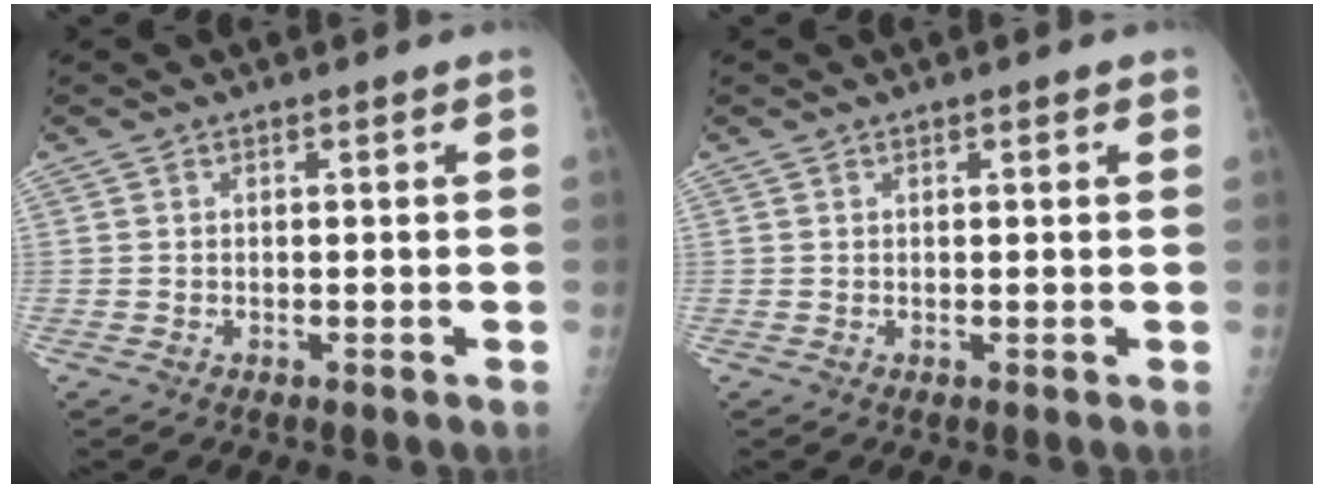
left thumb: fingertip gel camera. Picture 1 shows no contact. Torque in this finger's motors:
{"motor_torque": [-0.24, -0.08, -0.52, 0.01, 0.04]}